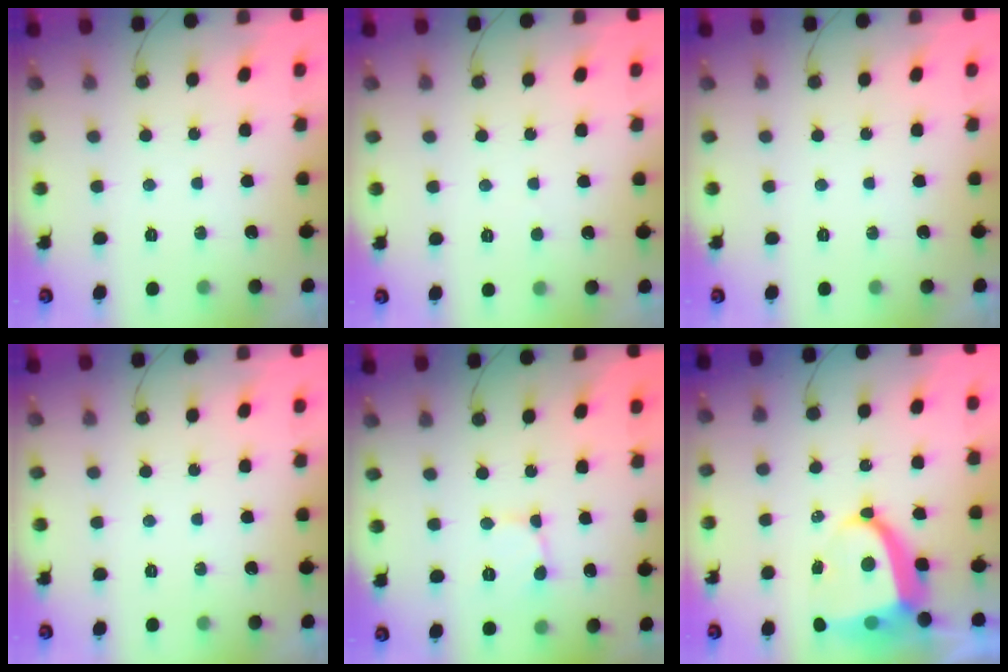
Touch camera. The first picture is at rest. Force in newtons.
{"total": 2.3, "press": 2.3, "slide": 0.2}
{"total": 0.0}
{"total": 0.0}
{"total": 2.1, "press": 2.1, "slide": 0.2}
{"total": 9.1, "press": 9.0, "slide": 1.0}